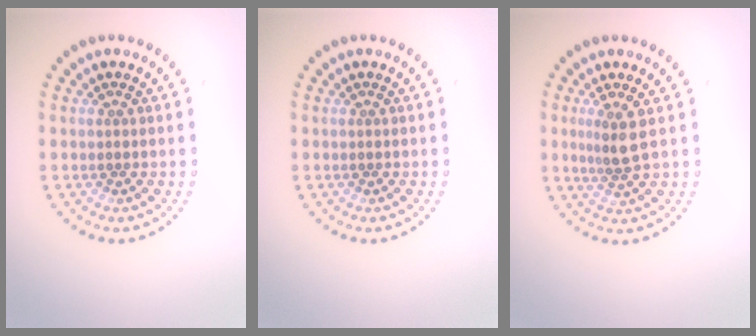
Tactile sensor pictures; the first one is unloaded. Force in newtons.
{"total": 0.0}
{"total": 2.3, "press": 1.8, "slide": 1.5}